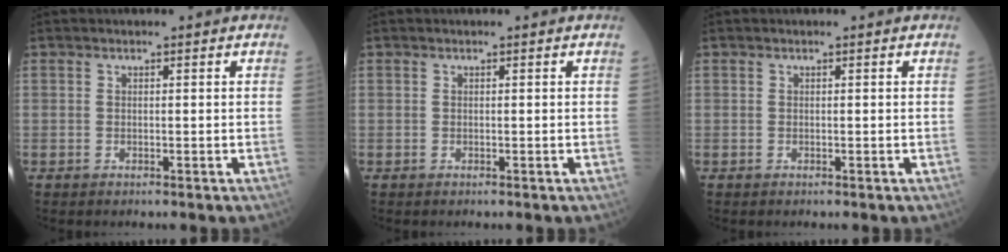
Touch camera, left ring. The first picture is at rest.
{"total": 0.0}
{"total": 0.0}